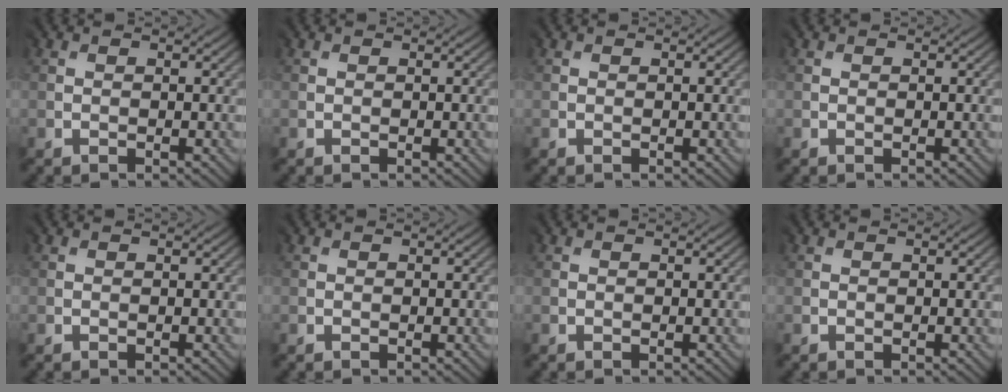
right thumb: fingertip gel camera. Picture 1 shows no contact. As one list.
[{"total": 0.0}, {"total": 0.0}, {"total": 0.0}, {"total": 0.0}, {"total": 0.0}, {"total": 0.0}, {"total": 0.0}]